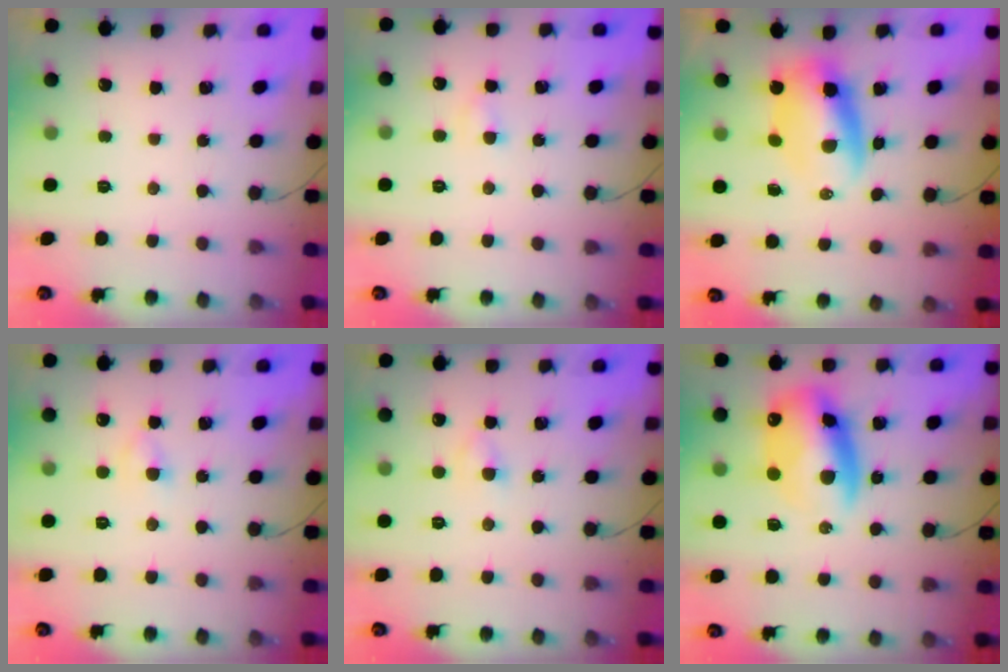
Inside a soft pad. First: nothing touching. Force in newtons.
{"total": 2.9, "press": 2.7, "slide": 1.0}
{"total": 6.9, "press": 6.7, "slide": 1.6}
{"total": 2.7, "press": 2.4, "slide": 1.2}
{"total": 2.7, "press": 2.4, "slide": 1.2}
{"total": 12.9, "press": 12.5, "slide": 3.2}